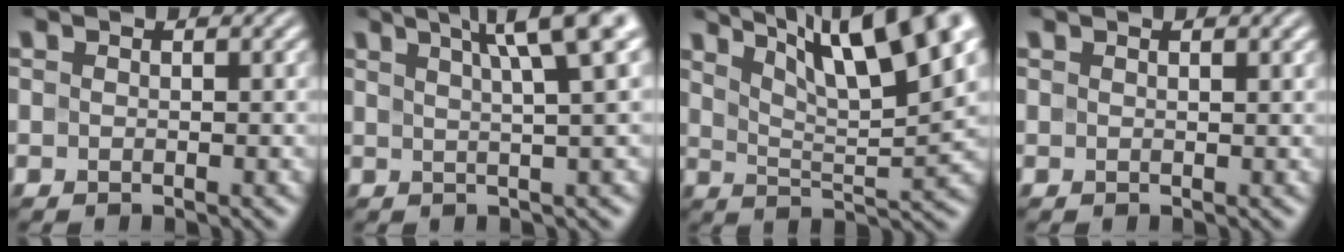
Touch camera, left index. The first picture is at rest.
{"total": 7.4, "force": [3.8, 1.3, 6.3], "torque": [-0.054, 0.031, 0.044]}
{"total": 12.7, "force": [7.7, 3.2, 9.6], "torque": [-0.131, 0.022, 0.107]}
{"total": 0.6, "force": [0.5, 0.0, 0.4], "torque": [-0.009, 0.000, 0.010]}